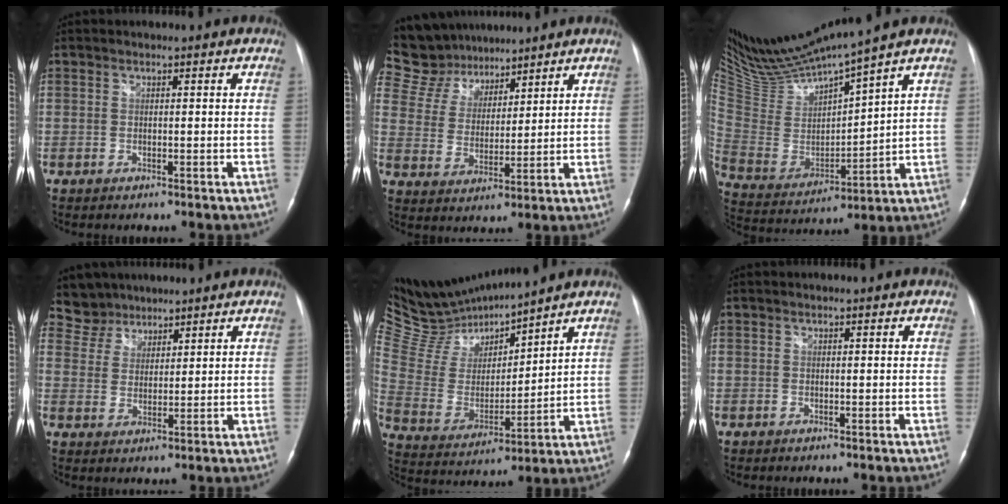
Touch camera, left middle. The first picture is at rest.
{"total": 12.9, "force": [11.6, 5.3, 1.9], "torque": [-0.054, 0.028, 0.228]}
{"total": 15.9, "force": [14.5, -0.8, 6.5], "torque": [-0.136, -0.018, 0.292]}
{"total": 5.2, "force": [4.4, 2.6, -0.9], "torque": [0.019, 0.008, 0.086]}
{"total": 14.7, "force": [14.2, 1.3, 3.8], "torque": [-0.091, -0.003, 0.288]}
{"total": 0.0}